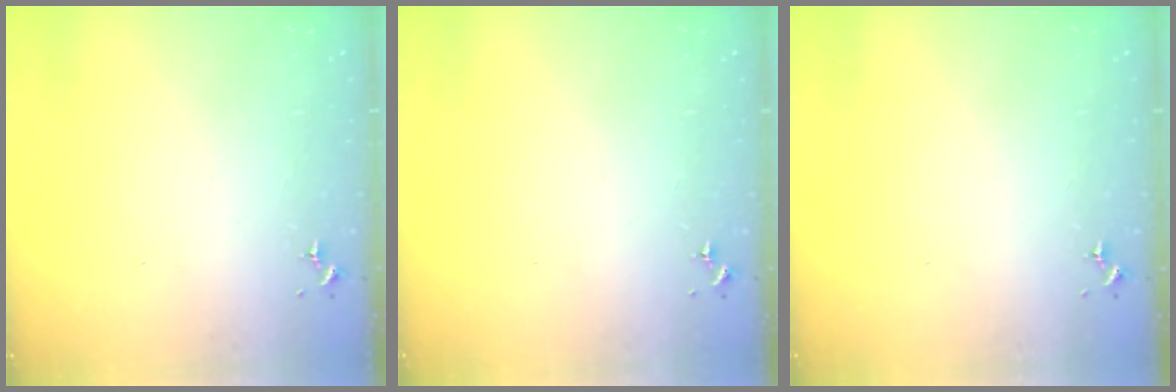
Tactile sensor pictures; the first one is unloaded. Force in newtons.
{"total": 0.0}
{"total": 0.0}